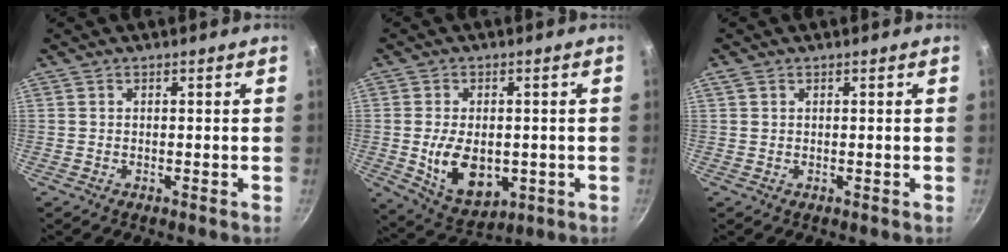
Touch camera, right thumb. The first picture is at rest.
{"total": 11.2, "force": [-1.2, 7.2, 8.5], "torque": [-0.127, -0.007, 0.002]}
{"total": 0.9, "force": [0.5, 0.5, 0.6], "torque": [-0.013, 0.003, 0.011]}